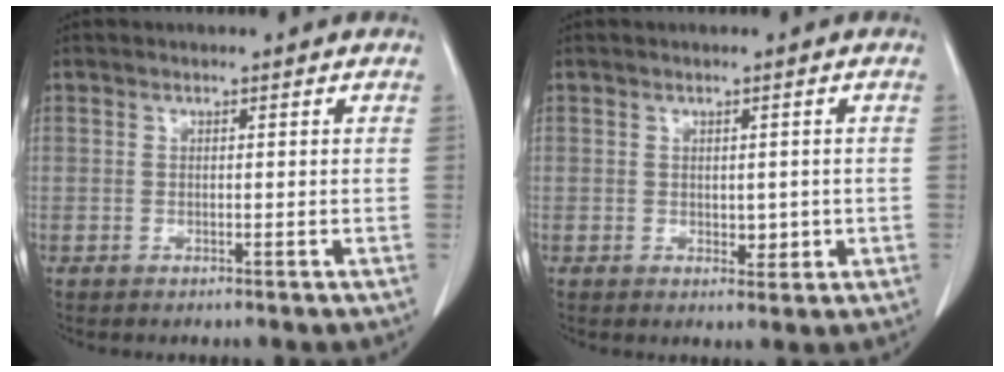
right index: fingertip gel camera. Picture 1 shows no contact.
{"total": 2.3, "force": [-0.2, 1.5, 1.7], "torque": [-0.022, -0.001, 0.006]}